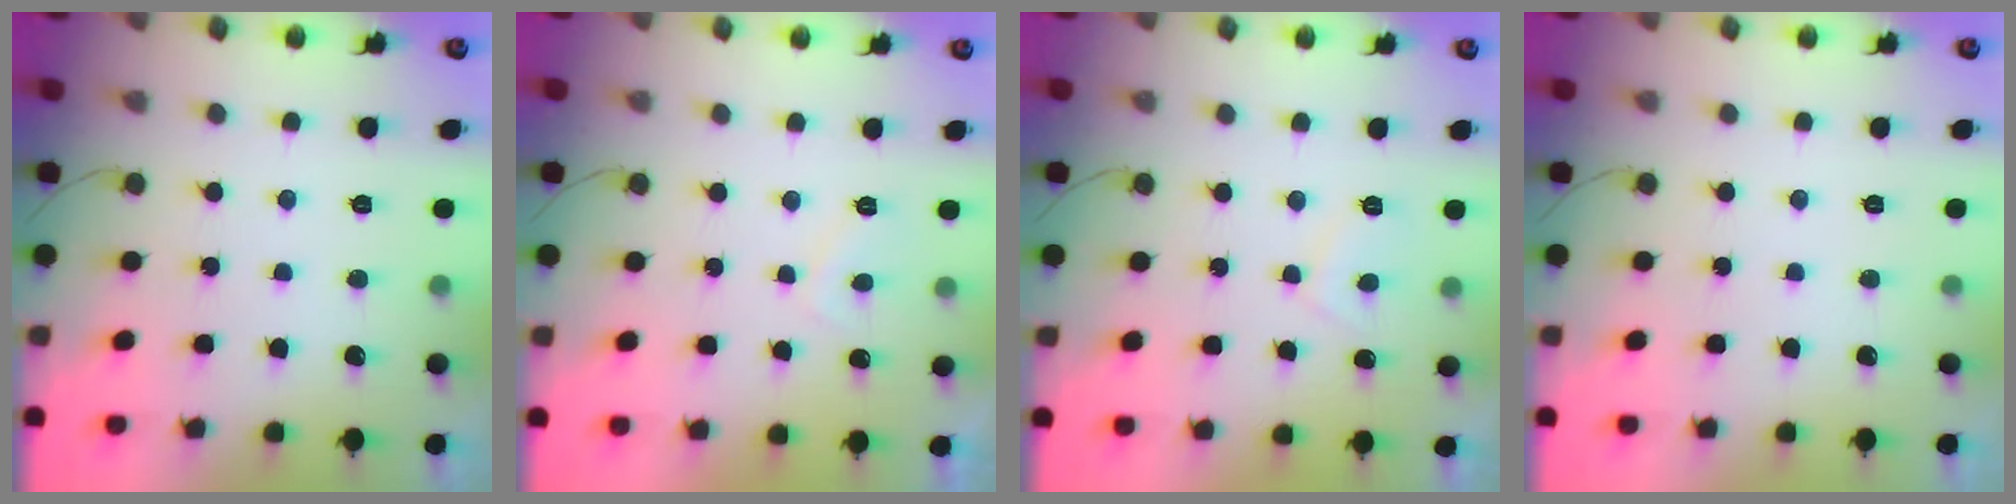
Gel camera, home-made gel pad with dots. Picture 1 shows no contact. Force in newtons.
{"total": 1.5, "press": 1.4, "slide": 0.7}
{"total": 2.7, "press": 2.6, "slide": 0.8}
{"total": 0.0}